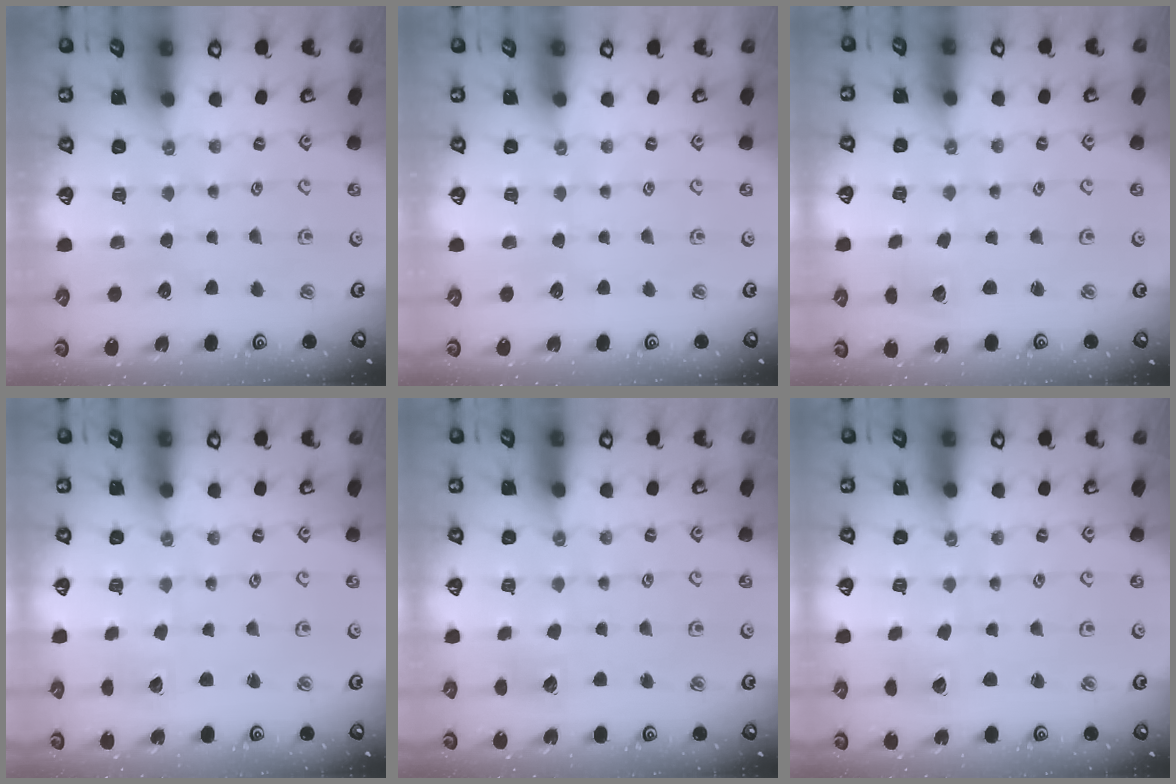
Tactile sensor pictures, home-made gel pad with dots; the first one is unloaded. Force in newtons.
{"total": 0.0}
{"total": 1.8, "press": 1.8, "slide": 0.1}
{"total": 1.7, "press": 1.7, "slide": 0.1}
{"total": 5.5, "press": 5.4, "slide": 0.6}
{"total": 3.4, "press": 3.3, "slide": 0.2}